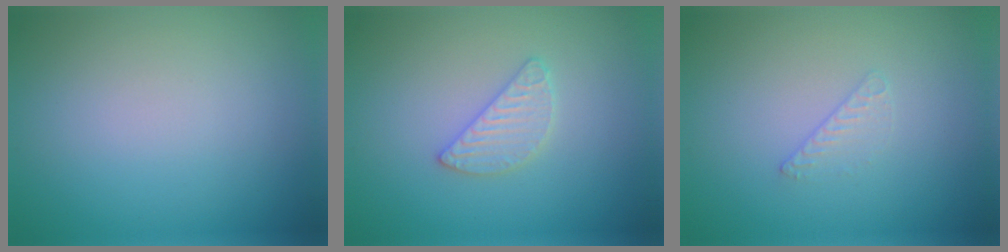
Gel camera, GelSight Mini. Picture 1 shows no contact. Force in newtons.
{"total": 2.0, "press": 2.0, "slide": 0.2}
{"total": 0.6, "press": 0.3, "slide": 0.5}